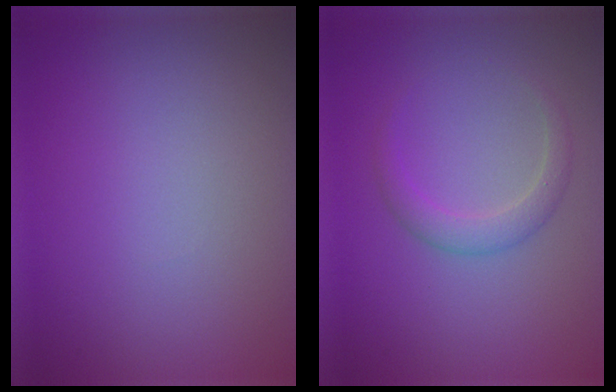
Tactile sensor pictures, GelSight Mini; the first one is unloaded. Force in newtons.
{"total": 2.0, "press": 2.0, "slide": 0.1}